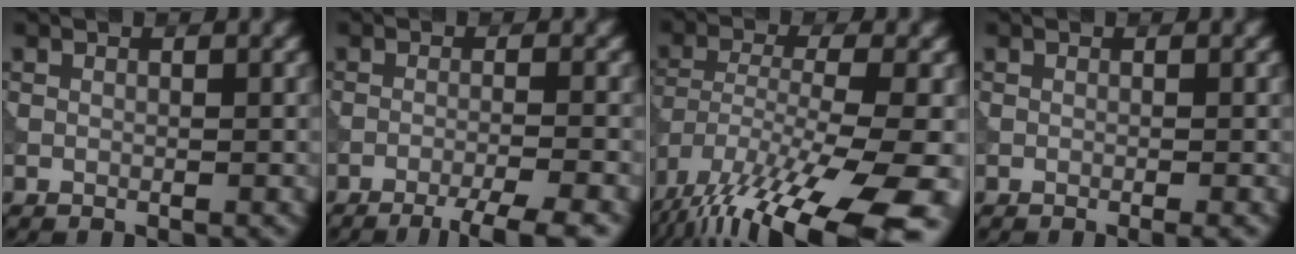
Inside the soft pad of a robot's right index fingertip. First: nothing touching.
{"total": 4.8, "force": [-3.3, 0.6, 3.4], "torque": [-0.052, 0.002, -0.061]}
{"total": 16.4, "force": [-10.8, 4.1, 11.6], "torque": [-0.236, -0.040, -0.162]}
{"total": 0.8, "force": [-0.3, 0.1, 0.7], "torque": [-0.008, -0.003, -0.007]}